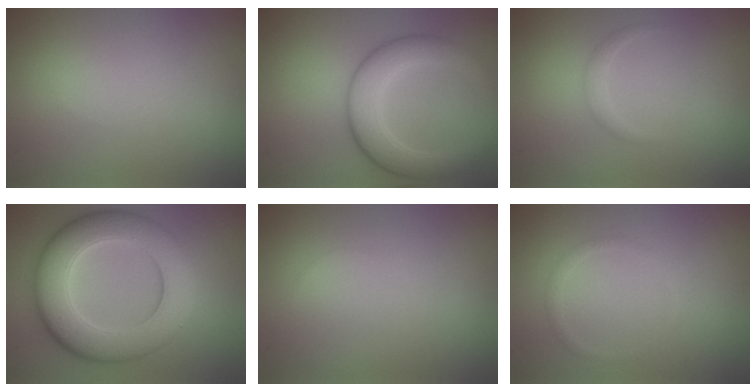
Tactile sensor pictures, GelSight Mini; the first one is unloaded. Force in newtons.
{"total": 5.8, "press": 5.8, "slide": 0.2}
{"total": 0.8, "press": 0.8, "slide": 0.0}
{"total": 9.9, "press": 9.9, "slide": 0.3}
{"total": 0.0}
{"total": 0.8, "press": 0.8, "slide": 0.1}